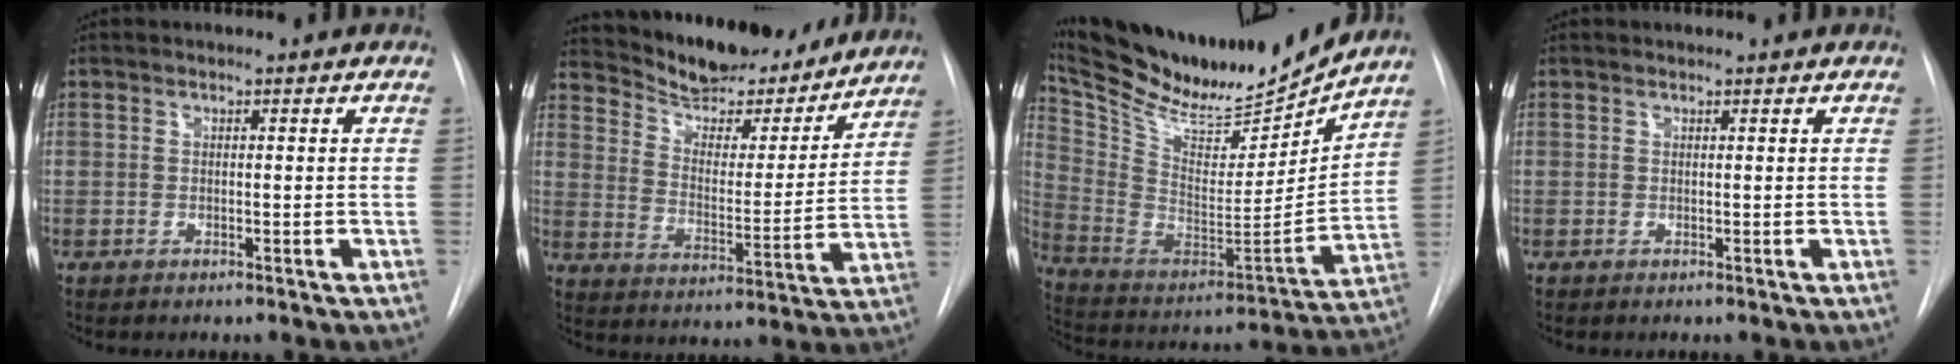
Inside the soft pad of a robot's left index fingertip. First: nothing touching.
{"total": 19.2, "force": [17.6, 4.6, 6.2], "torque": [-0.094, -0.010, 0.263]}
{"total": 22.6, "force": [20.6, 3.5, 8.5], "torque": [-0.163, -0.040, 0.339]}
{"total": 1.1, "force": [1.1, 0.1, 0.1], "torque": [-0.007, 0.013, 0.016]}